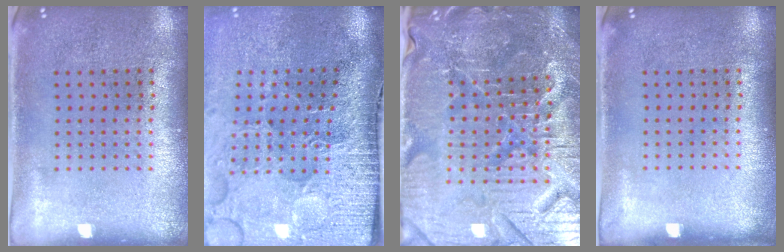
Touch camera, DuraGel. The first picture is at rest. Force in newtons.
{"total": 5.0, "press": 4.0, "slide": 3.0}
{"total": 5.6, "press": 5.3, "slide": 1.7}
{"total": 0.0}